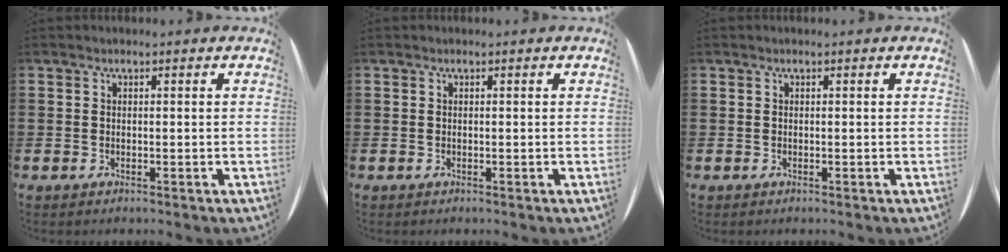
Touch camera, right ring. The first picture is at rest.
{"total": 0.0}
{"total": 0.0}